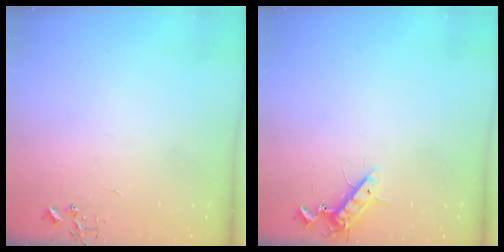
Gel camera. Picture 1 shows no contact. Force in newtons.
{"total": 10.0, "press": 9.8, "slide": 1.5}